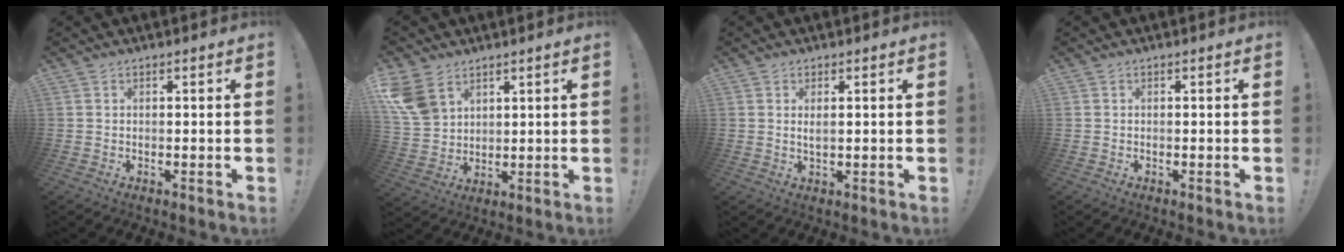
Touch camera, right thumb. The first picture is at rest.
{"total": 10.9, "force": [6.1, 7.4, 5.1], "torque": [-0.103, -0.023, 0.127]}
{"total": 1.9, "force": [0.6, 0.1, 1.7], "torque": [-0.028, -0.004, 0.009]}
{"total": 0.0}